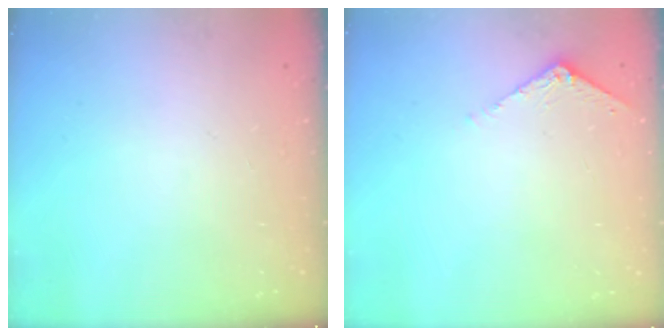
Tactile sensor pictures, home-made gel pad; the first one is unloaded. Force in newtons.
{"total": 7.2, "press": 7.1, "slide": 0.8}